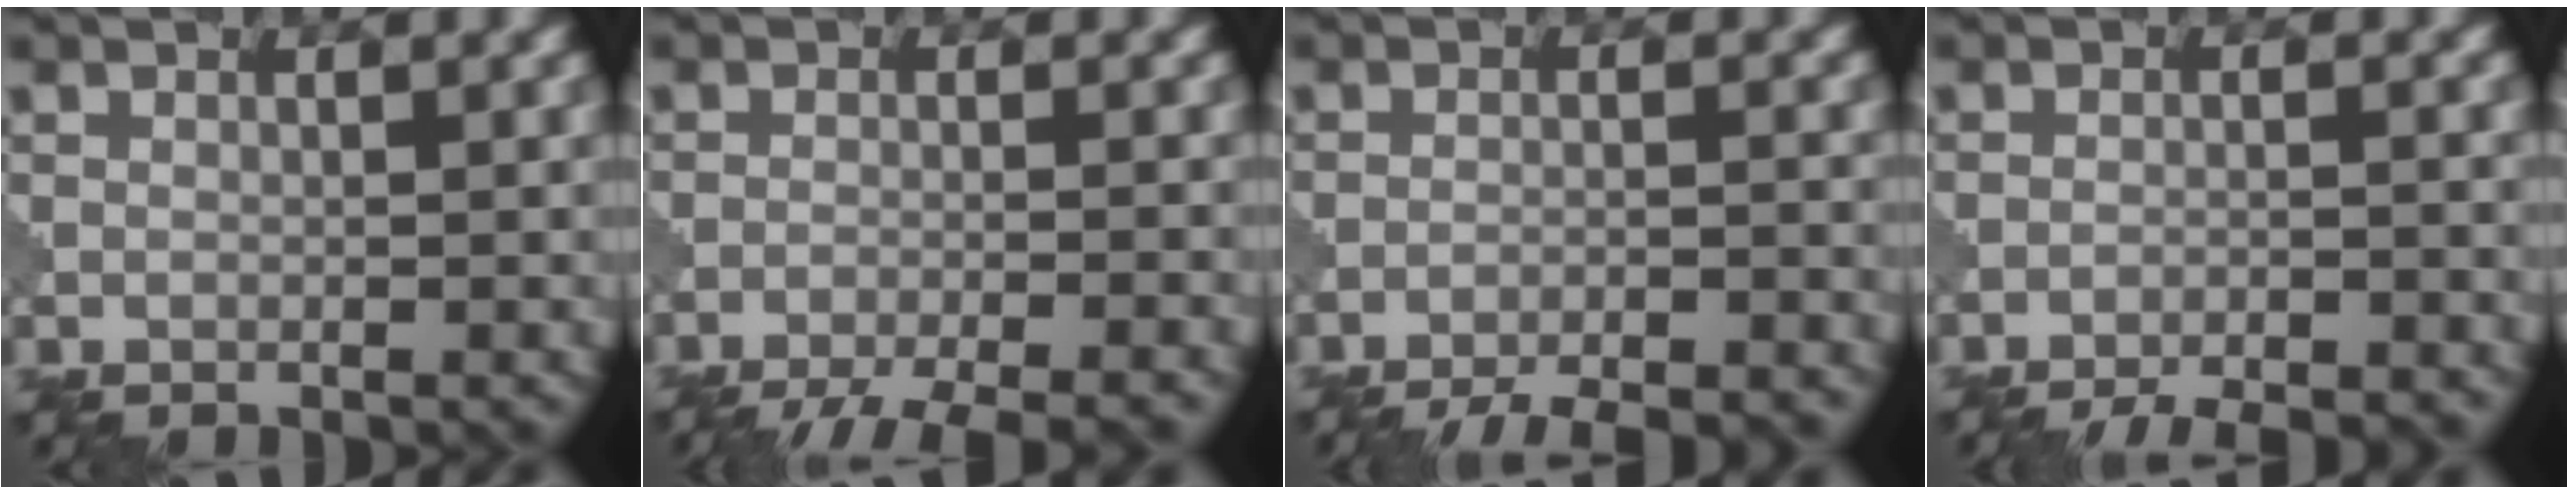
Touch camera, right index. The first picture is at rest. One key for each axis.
{"total": 7.3, "fx": -6.4, "fy": 1.1, "fz": 3.2, "tx": -0.049, "ty": -0.015, "tz": -0.099}
{"total": 9.9, "fx": -9.3, "fy": 1.9, "fz": 2.8, "tx": -0.032, "ty": -0.002, "tz": -0.128}
{"total": 8.8, "fx": -8.4, "fy": 1.6, "fz": 2.3, "tx": -0.026, "ty": 0.003, "tz": -0.115}